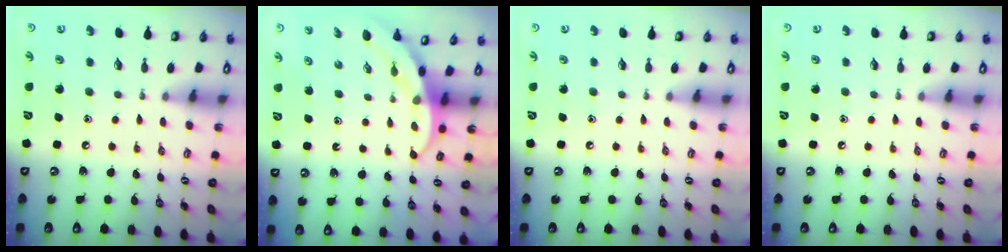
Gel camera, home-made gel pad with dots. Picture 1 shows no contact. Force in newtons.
{"total": 4.0, "press": 4.0, "slide": 0.4}
{"total": 0.0}
{"total": 0.0}